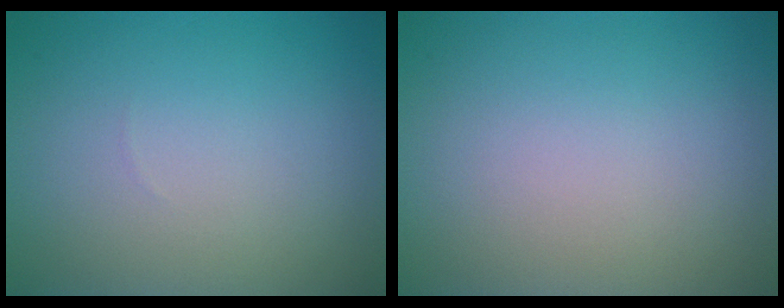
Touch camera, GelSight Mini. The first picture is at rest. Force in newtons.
{"total": 0.0}